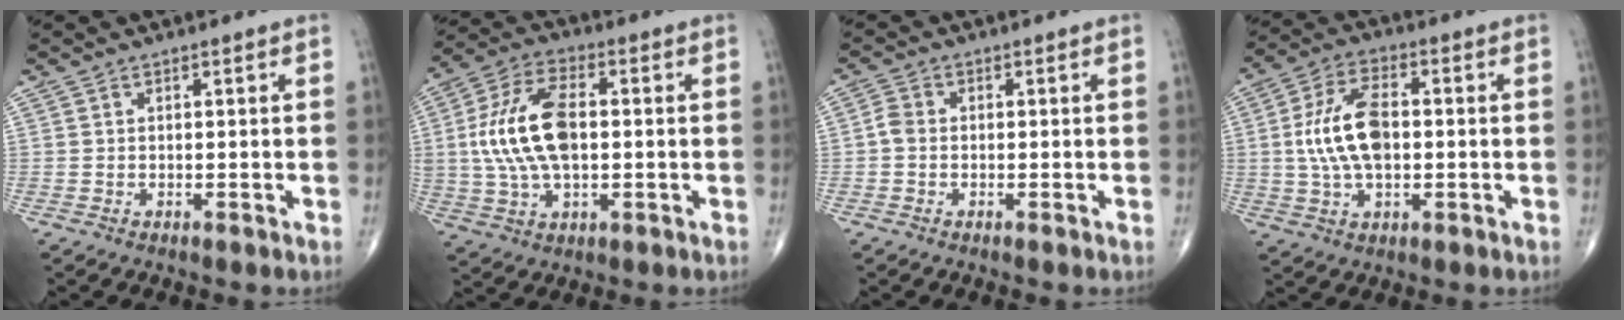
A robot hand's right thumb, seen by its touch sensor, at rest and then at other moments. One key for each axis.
{"total": 15.3, "fx": 0.8, "fy": 8.1, "fz": 12.9, "tx": -0.261, "ty": 0.017, "tz": 0.013}
{"total": 2.1, "fx": -0.4, "fy": 1.6, "fz": 1.3, "tx": -0.022, "ty": 0.004, "tz": -0.015}
{"total": 12.2, "fx": 0.3, "fy": 6.5, "fz": 10.3, "tx": -0.199, "ty": 0.014, "tz": 0.004}